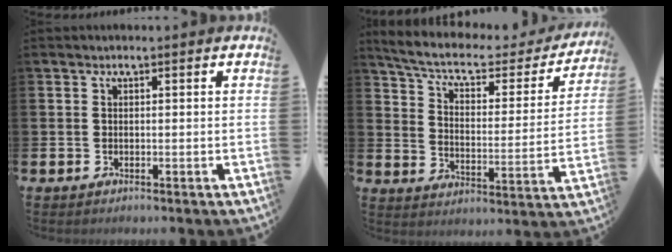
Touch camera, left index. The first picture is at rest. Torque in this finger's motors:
{"motor_torque": [0.38, -0.59, 0.18, 0.05]}